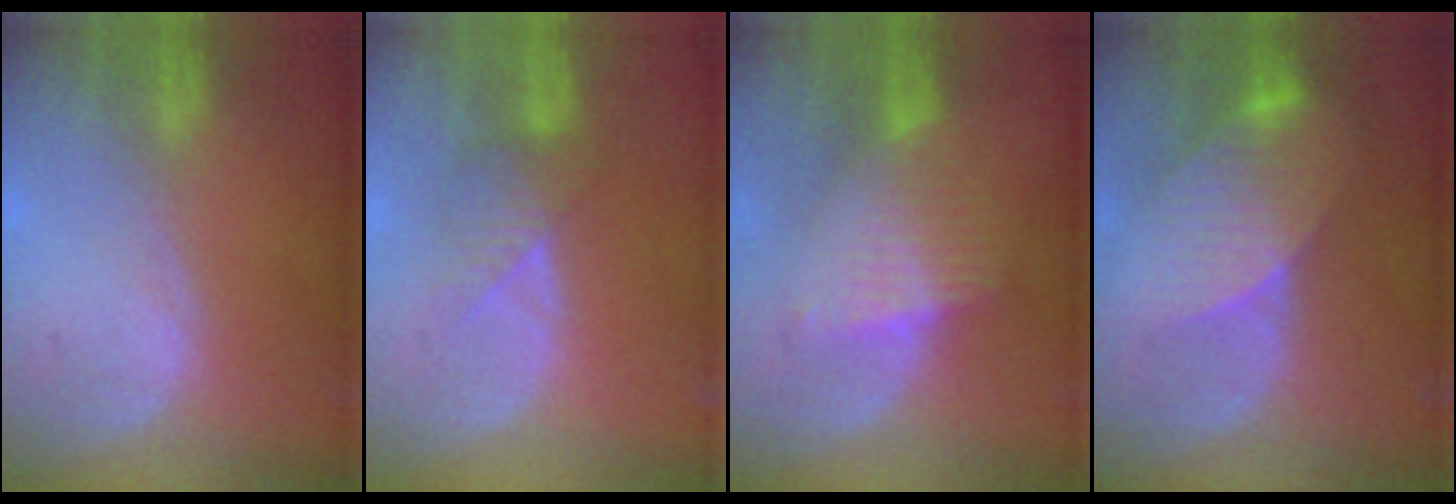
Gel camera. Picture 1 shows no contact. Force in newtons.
{"total": 3.6, "press": 3.3, "slide": 1.3}
{"total": 6.9, "press": 6.0, "slide": 3.4}
{"total": 8.4, "press": 7.6, "slide": 3.6}